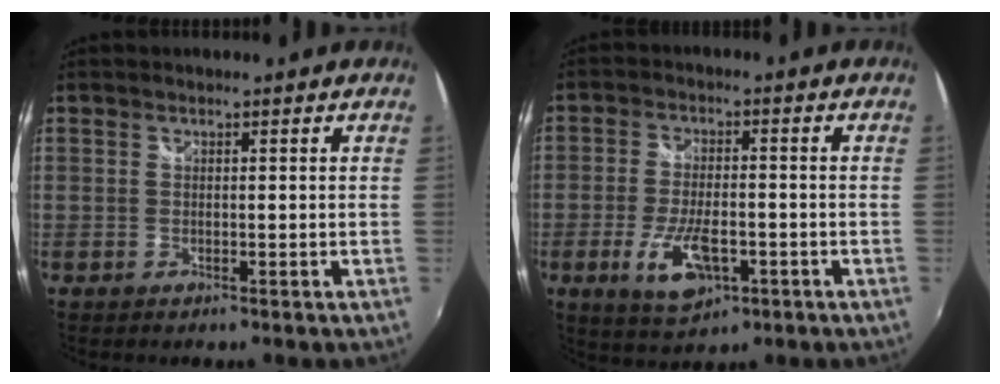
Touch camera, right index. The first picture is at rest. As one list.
[{"total": 9.2, "force": [-3.5, 4.1, 7.5], "torque": [-0.159, -0.014, -0.058]}]